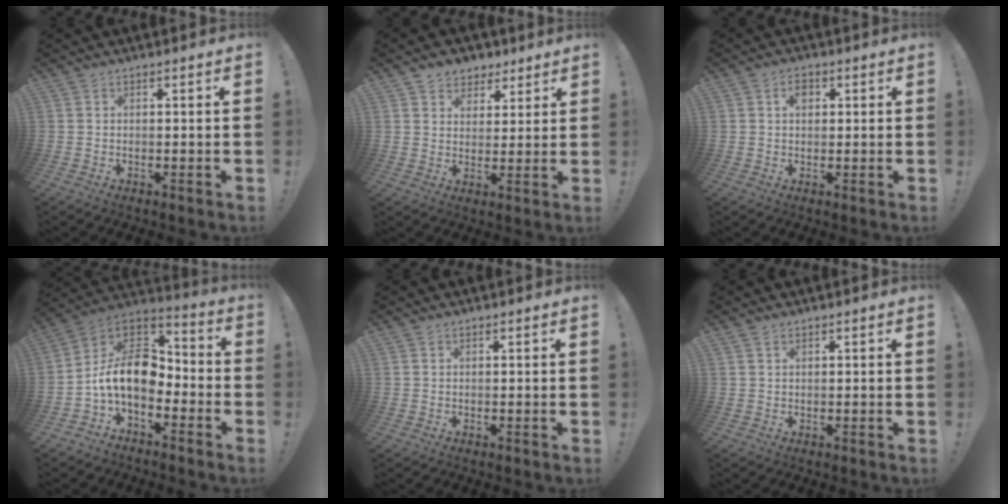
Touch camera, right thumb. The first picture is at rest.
{"total": 6.2, "force": [3.7, 4.9, 0.6], "torque": [0.004, -0.028, 0.072]}
{"total": 3.2, "force": [1.0, 2.3, 2.0], "torque": [-0.022, 0.000, 0.012]}
{"total": 14.5, "force": [-2.0, 9.6, 10.6], "torque": [-0.201, 0.014, -0.029]}
{"total": 0.0}
{"total": 0.8, "force": [0.6, 0.5, 0.3], "torque": [0.000, -0.002, 0.010]}